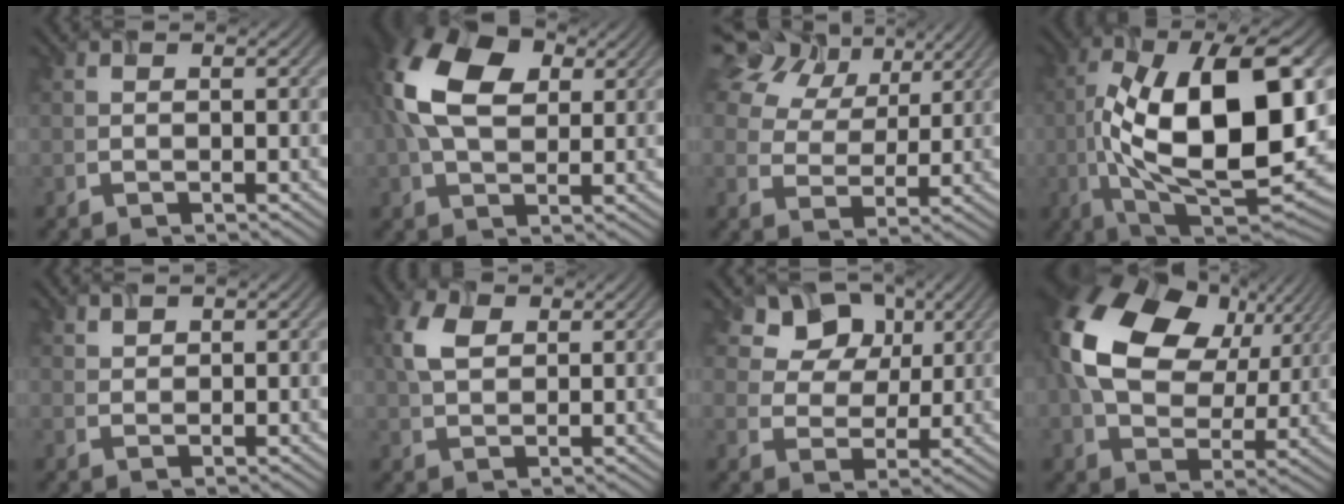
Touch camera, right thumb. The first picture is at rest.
{"total": 12.2, "force": [2.9, 7.5, 9.2], "torque": [-0.220, 0.022, 0.052]}
{"total": 13.4, "force": [8.1, 8.0, 7.0], "torque": [-0.177, 0.039, 0.145]}
{"total": 17.9, "force": [-0.2, 8.0, 16.0], "torque": [-0.280, 0.010, -0.004]}
{"total": 1.1, "force": [1.0, 0.3, 0.2], "torque": [-0.009, 0.005, 0.030]}
{"total": 4.4, "force": [1.4, 2.8, 3.1], "torque": [-0.082, 0.011, 0.030]}
{"total": 8.9, "force": [4.7, 6.5, 3.8], "torque": [-0.090, -0.005, 0.099]}
{"total": 18.4, "force": [5.6, 12.4, 12.3], "torque": [-0.267, 0.021, 0.111]}